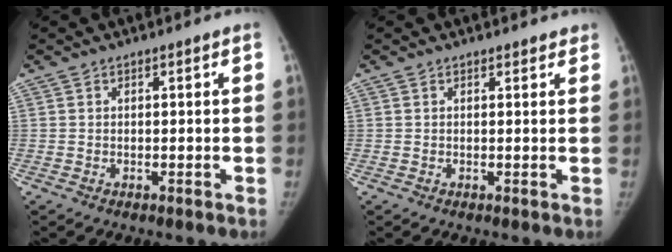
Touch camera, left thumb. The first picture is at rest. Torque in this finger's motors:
{"motor_torque": [-0.36, -0.17, 0.20, 0.59, 0.01]}